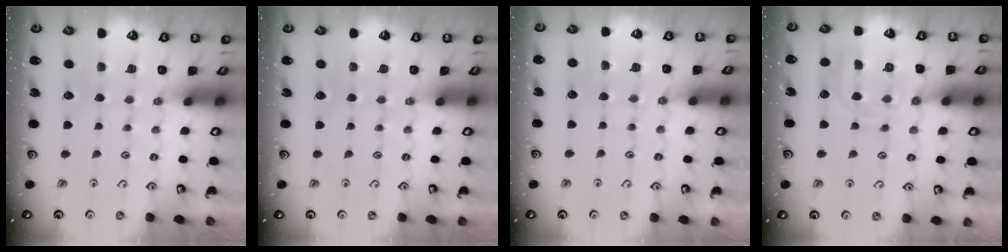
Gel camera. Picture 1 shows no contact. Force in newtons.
{"total": 0.0}
{"total": 2.7, "press": 2.7, "slide": 0.5}
{"total": 11.5, "press": 11.4, "slide": 1.0}